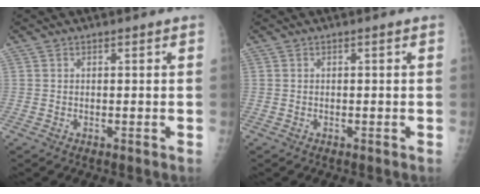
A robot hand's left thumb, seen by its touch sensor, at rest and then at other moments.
{"total": 0.0}